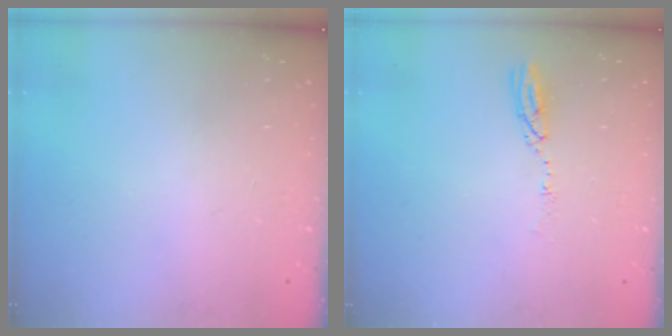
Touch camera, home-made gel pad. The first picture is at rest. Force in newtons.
{"total": 3.8, "press": 3.8, "slide": 0.2}